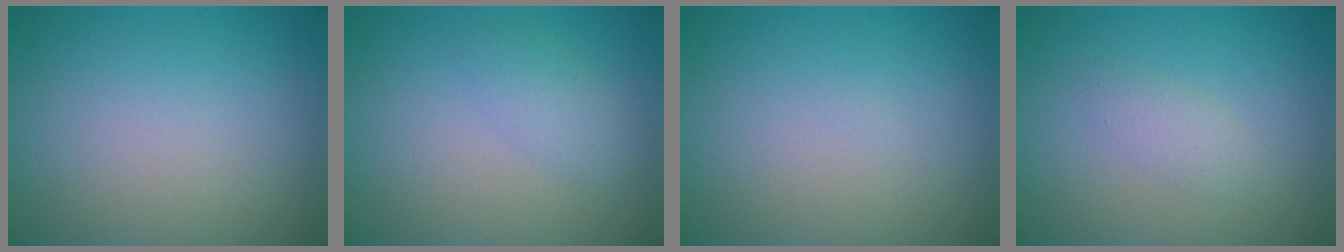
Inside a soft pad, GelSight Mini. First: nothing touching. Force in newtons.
{"total": 1.9, "press": 1.9, "slide": 0.0}
{"total": 0.0}
{"total": 1.5, "press": 1.5, "slide": 0.1}